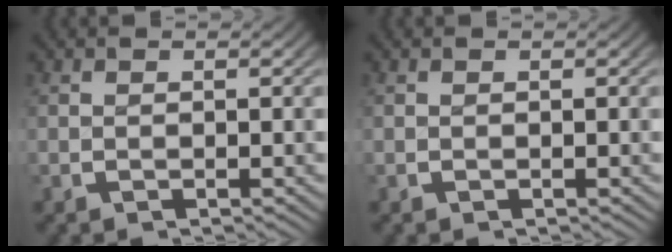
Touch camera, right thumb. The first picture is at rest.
{"total": 0.0}